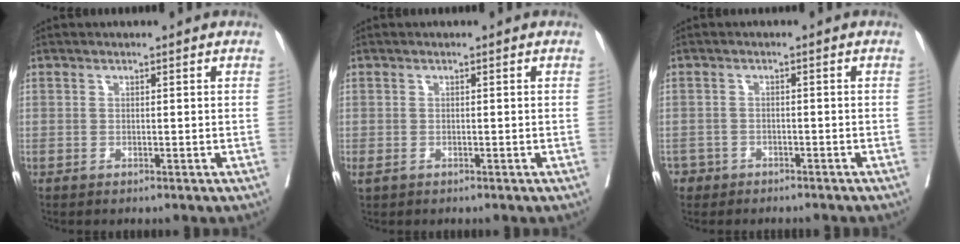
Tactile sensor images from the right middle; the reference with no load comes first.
{"total": 1.1, "force": [-0.5, 0.8, 0.6], "torque": [-0.016, 0.000, -0.001]}
{"total": 3.4, "force": [-2.7, 2.1, -0.2], "torque": [-0.001, 0.009, -0.040]}